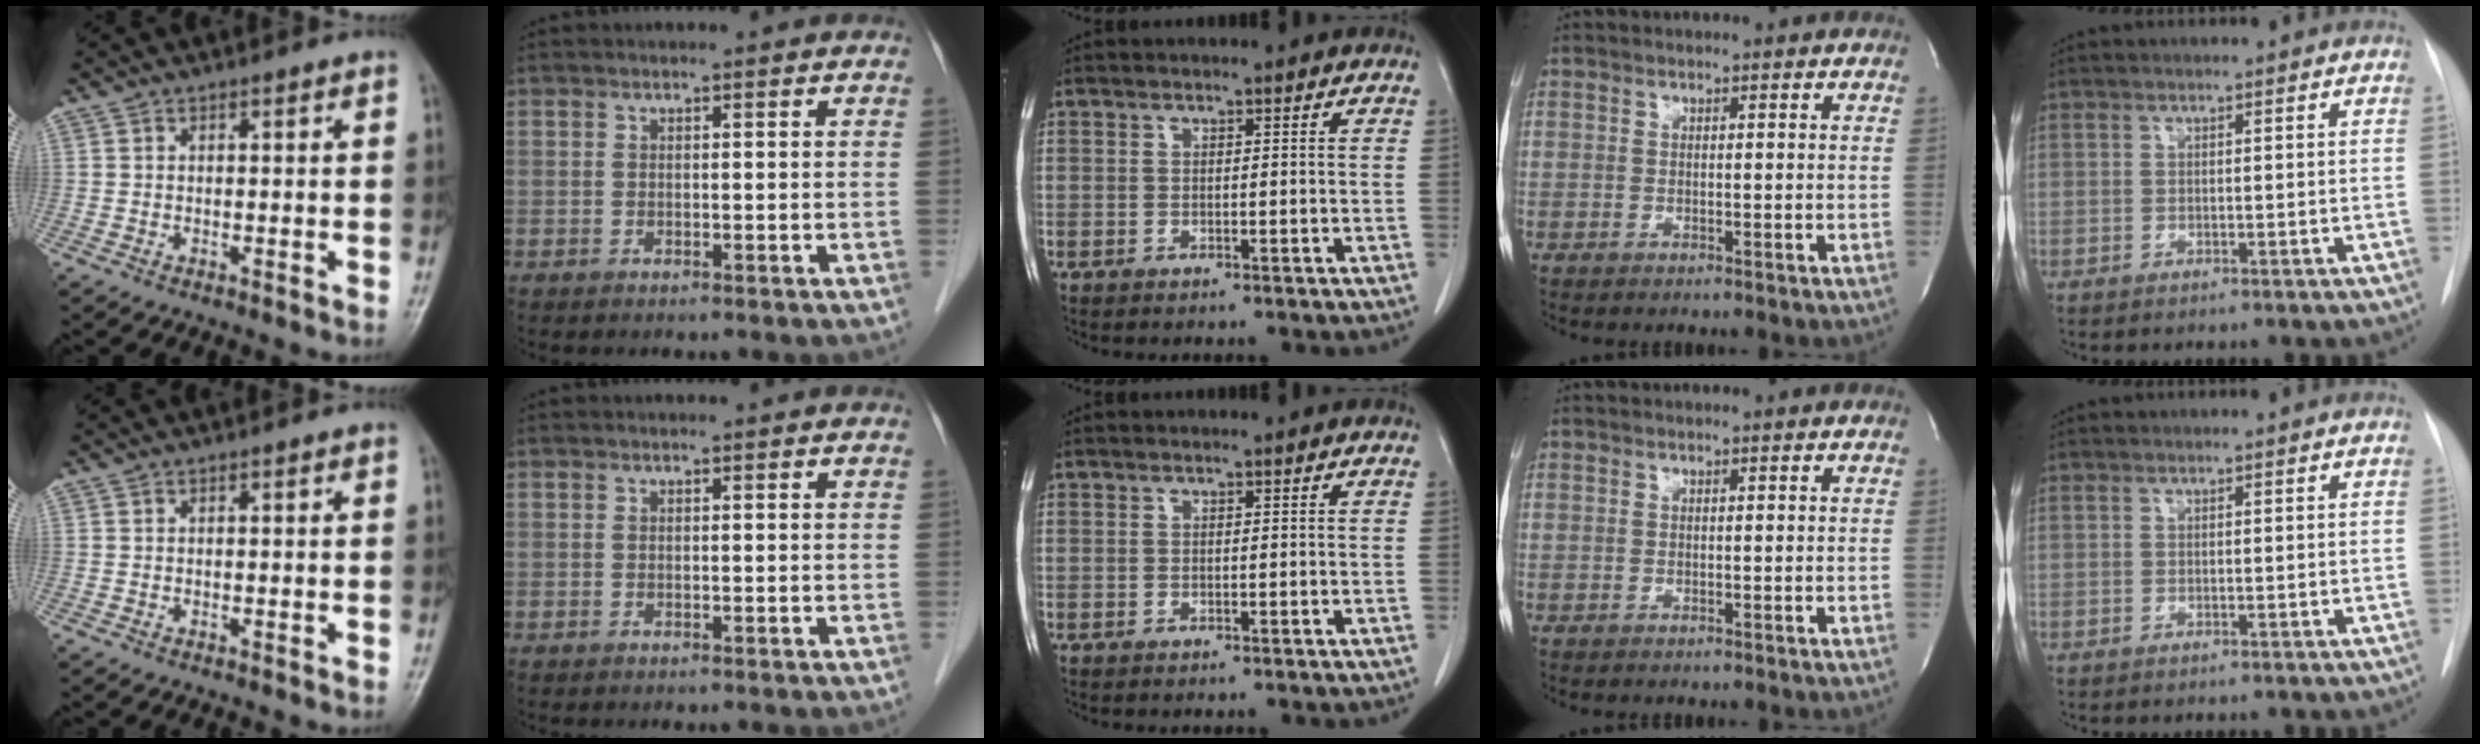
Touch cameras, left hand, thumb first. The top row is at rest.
{}